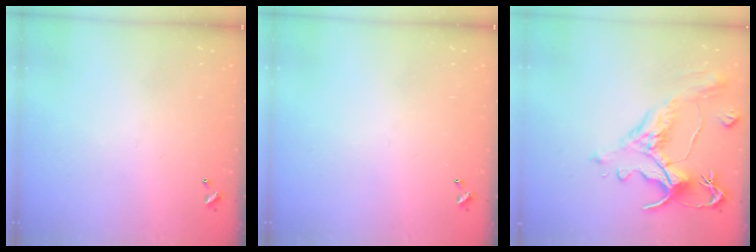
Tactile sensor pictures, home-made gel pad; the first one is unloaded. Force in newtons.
{"total": 0.0}
{"total": 1.6, "press": 0.3, "slide": 1.5}